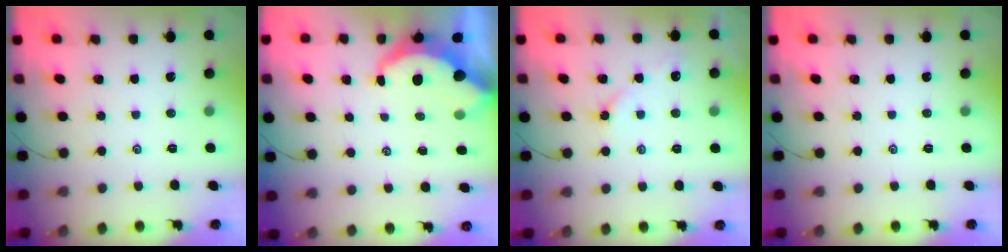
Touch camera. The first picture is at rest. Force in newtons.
{"total": 6.3, "press": 6.2, "slide": 0.8}
{"total": 2.2, "press": 2.1, "slide": 0.6}
{"total": 0.0}